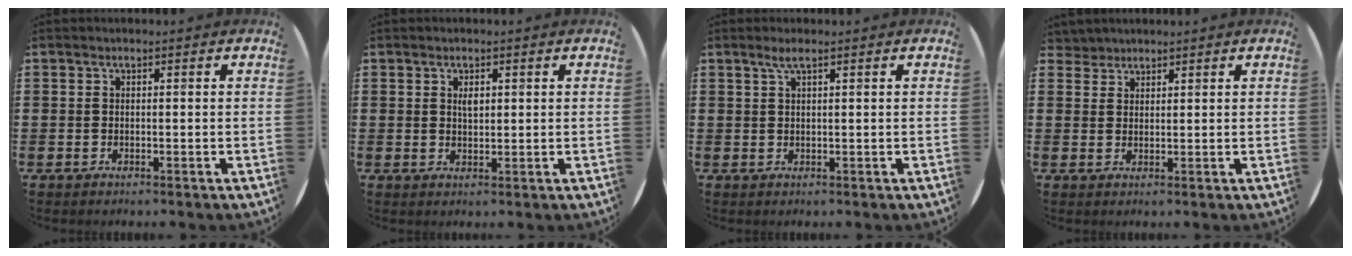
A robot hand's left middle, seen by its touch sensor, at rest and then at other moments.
{"total": 1.4, "force": [0.6, 0.7, 1.1], "torque": [-0.015, 0.002, 0.008]}
{"total": 1.7, "force": [1.0, 0.1, 1.3], "torque": [-0.026, 0.004, 0.017]}
{"total": 2.0, "force": [1.9, 0.7, -0.1], "torque": [-0.003, 0.002, 0.038]}